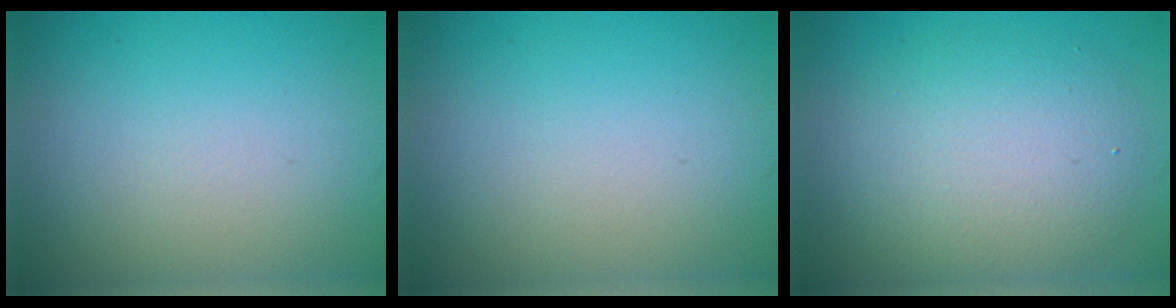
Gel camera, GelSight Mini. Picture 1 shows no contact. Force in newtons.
{"total": 0.0}
{"total": 5.9, "press": 5.9, "slide": 0.2}